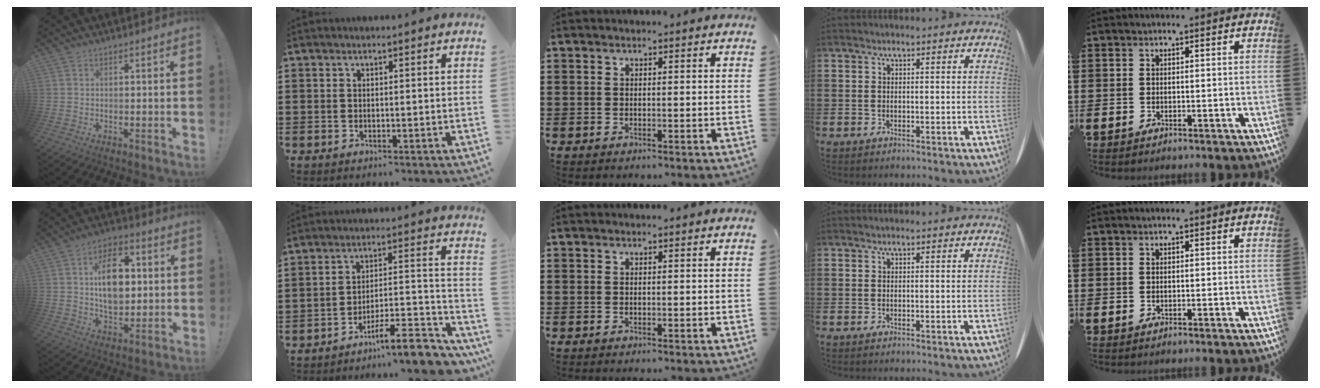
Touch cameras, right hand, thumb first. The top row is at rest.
{"thumb": {"total": 14.6, "force": [2.4, 9.5, 10.8], "torque": [-0.169, 0.011, 0.041]}, "index": {"total": 10.1, "force": [-8.2, 1.8, 5.6], "torque": [-0.075, 0.021, -0.152]}}